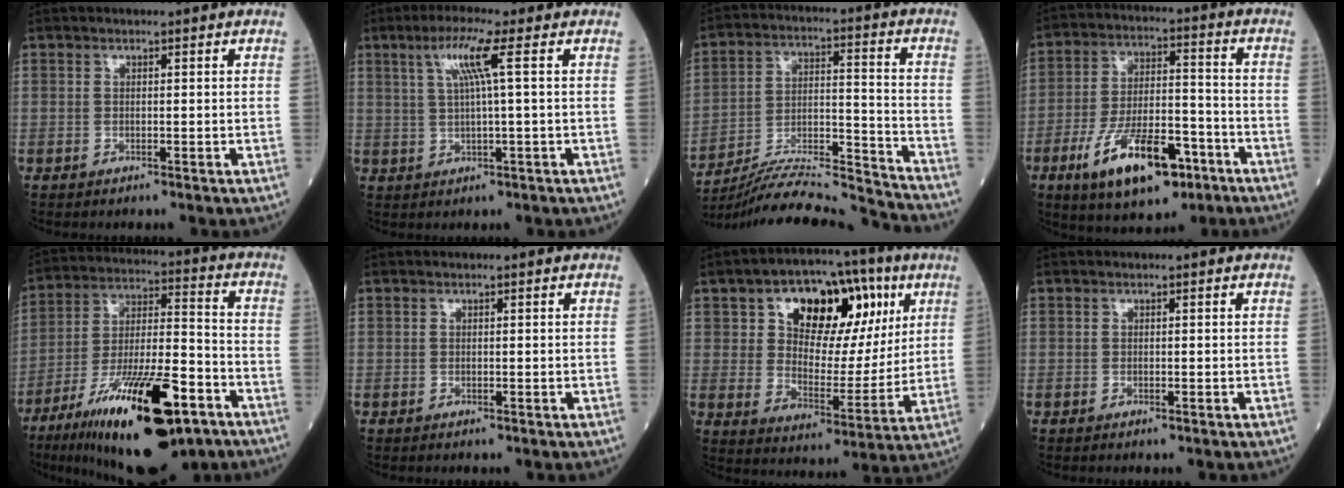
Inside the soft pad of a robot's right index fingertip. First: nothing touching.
{"total": 5.7, "force": [2.0, -0.7, 5.3], "torque": [-0.104, 0.009, 0.039]}
{"total": 18.4, "force": [-17.9, -1.2, 4.2], "torque": [-0.084, 0.015, -0.289]}
{"total": 14.6, "force": [-7.7, 5.4, 11.1], "torque": [-0.202, 0.000, -0.125]}
{"total": 22.7, "force": [-12.7, 5.4, 18.0], "torque": [-0.291, -0.023, -0.208]}
{"total": 0.0}
{"total": 16.6, "force": [7.3, 9.0, 12.0], "torque": [-0.162, 0.027, 0.119]}
{"total": 0.0}